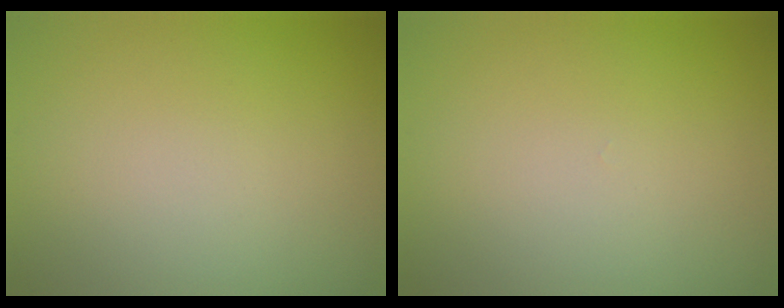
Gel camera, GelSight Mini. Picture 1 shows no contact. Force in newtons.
{"total": 0.0}